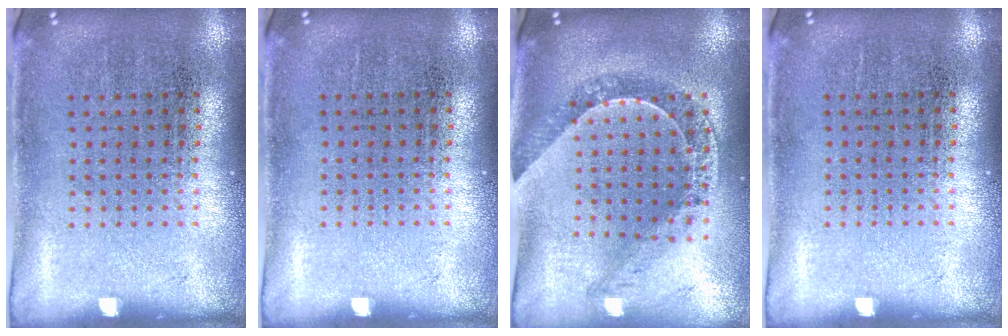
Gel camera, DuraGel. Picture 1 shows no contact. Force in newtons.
{"total": 0.0}
{"total": 1.0, "press": 1.0, "slide": 0.3}
{"total": 0.0}